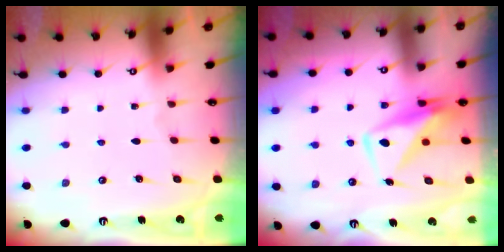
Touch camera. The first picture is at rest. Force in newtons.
{"total": 10.6, "press": 10.6, "slide": 0.8}